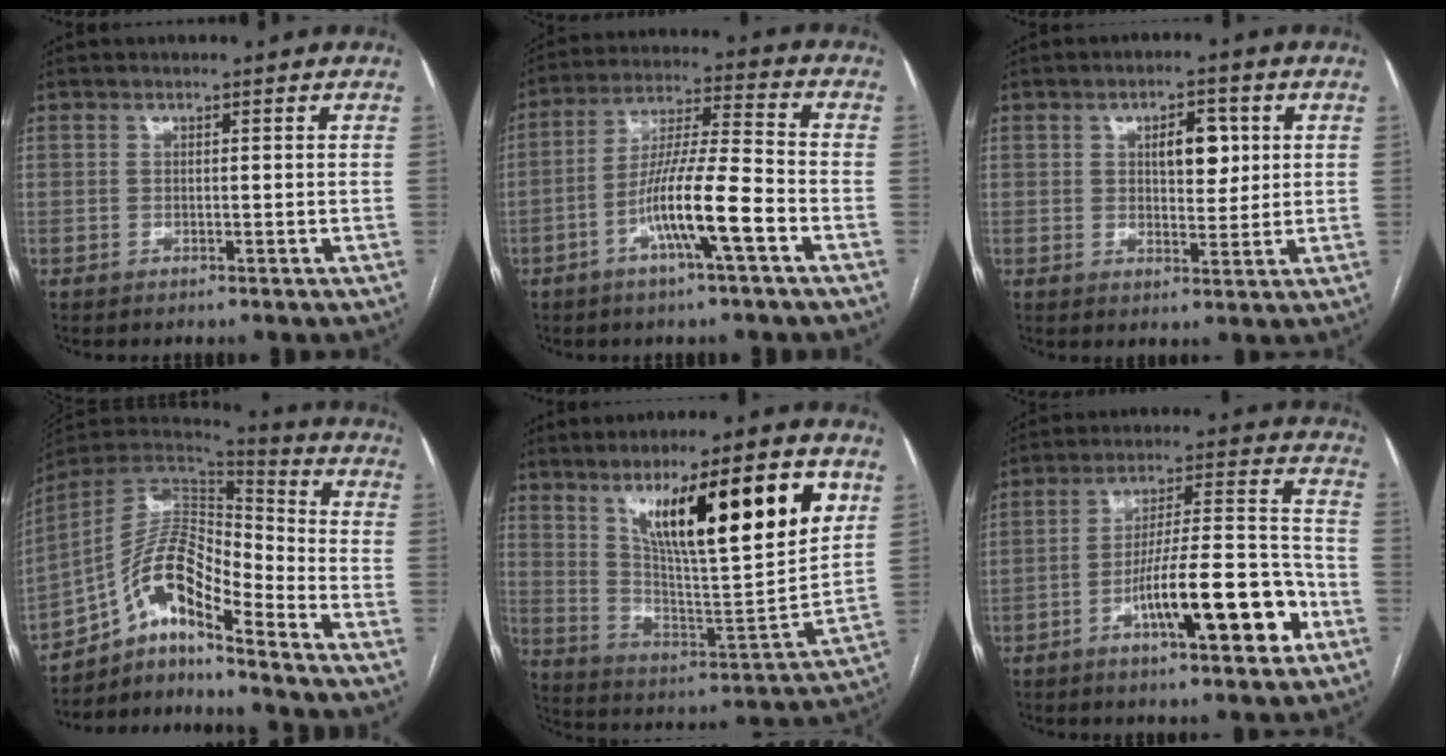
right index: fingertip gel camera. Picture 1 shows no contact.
{"total": 11.6, "force": [-4.8, 0.4, 10.5], "torque": [-0.196, 0.006, -0.088]}
{"total": 5.7, "force": [1.6, 2.8, 4.8], "torque": [-0.069, 0.007, 0.027]}
{"total": 13.6, "force": [-9.0, 3.2, 9.7], "torque": [-0.176, 0.031, -0.158]}
{"total": 22.2, "force": [10.4, 3.1, 19.3], "torque": [-0.297, -0.002, 0.172]}
{"total": 15.3, "force": [-6.5, 2.7, 13.6], "torque": [-0.217, 0.015, -0.097]}